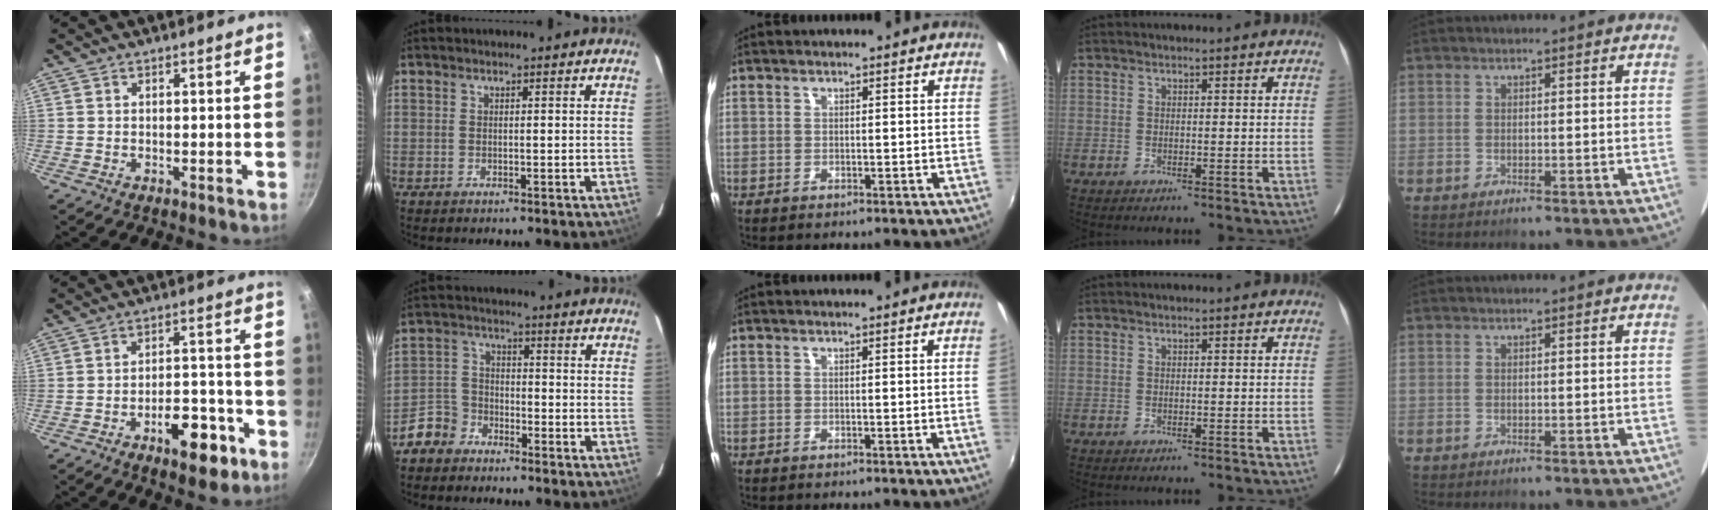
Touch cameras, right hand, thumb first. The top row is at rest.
{"thumb": {"total": 10.8, "force": [-5.5, 5.1, 7.8], "torque": [-0.080, 0.039, -0.070]}, "index": {"total": 6.4, "force": [-4.7, 4.3, 0.8], "torque": [-0.028, 0.021, -0.095]}, "middle": {"total": 0.8, "force": [-0.1, -0.5, 0.7], "torque": [-0.003, -0.005, -0.002]}}